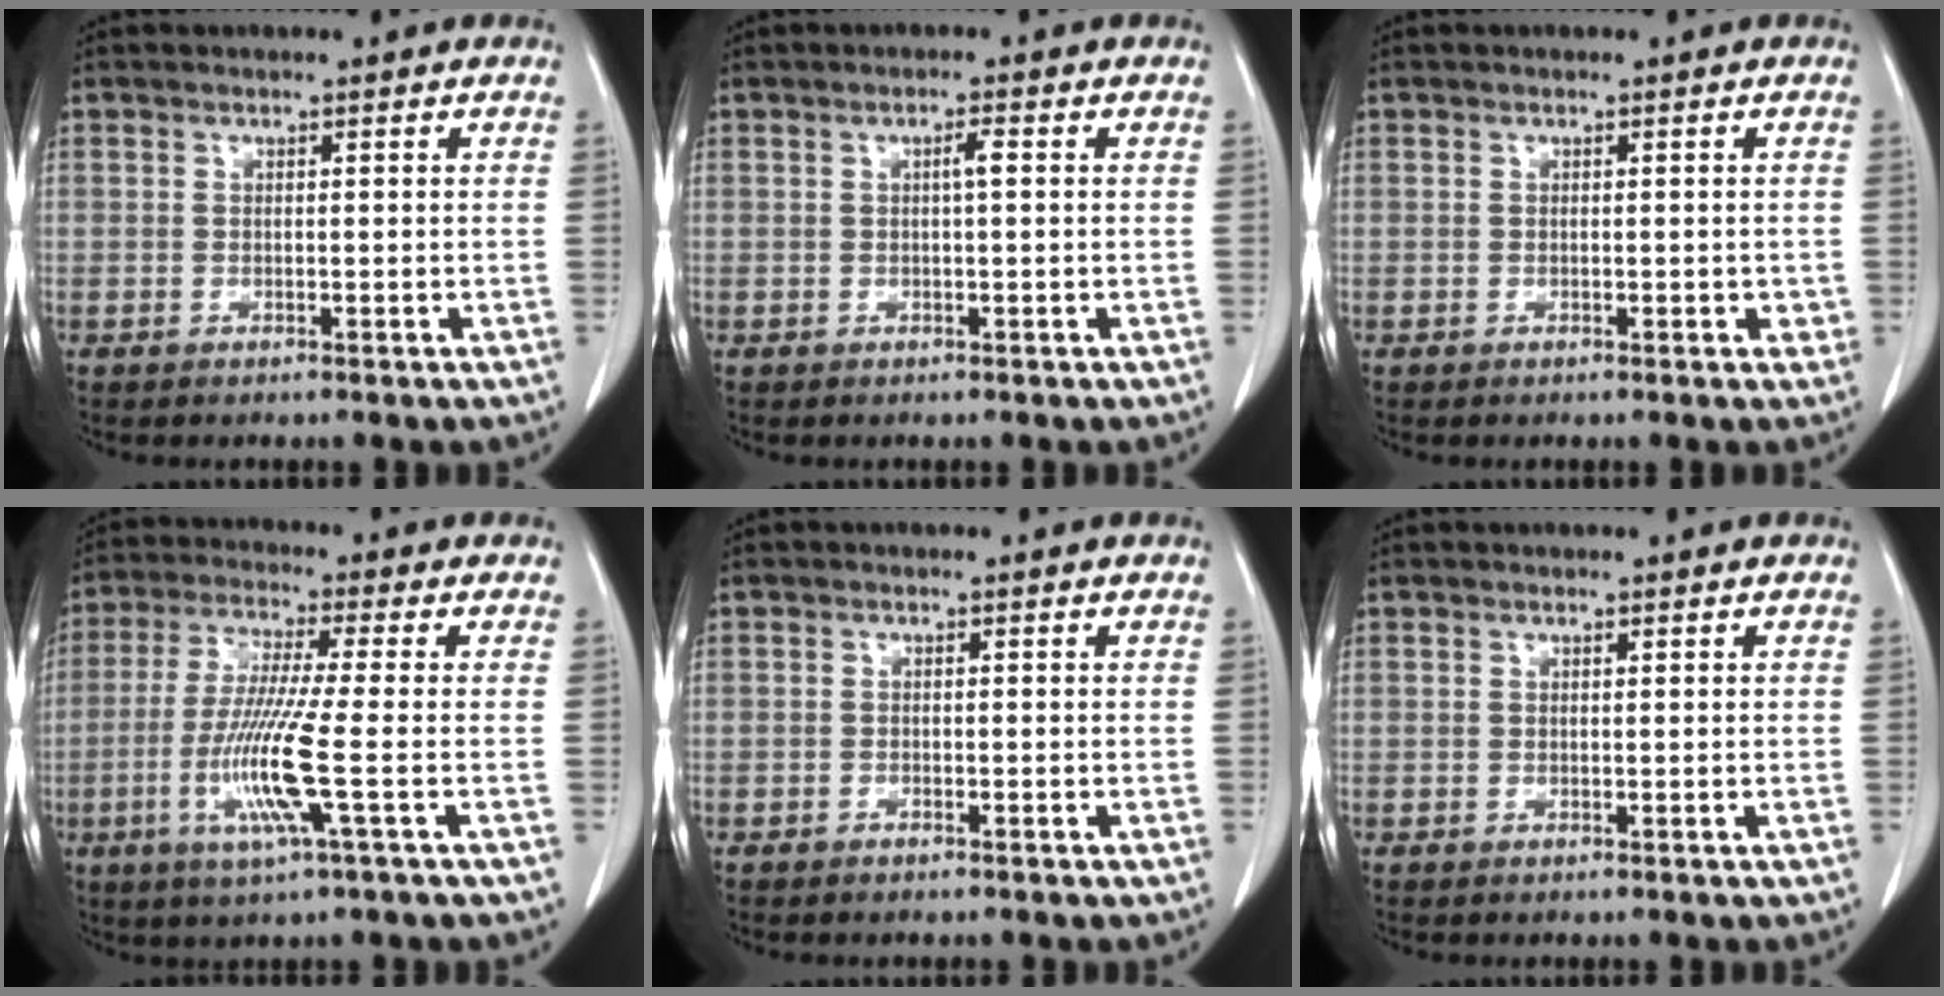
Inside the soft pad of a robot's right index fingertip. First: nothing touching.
{"total": 1.6, "force": [0.2, 0.1, 1.6], "torque": [-0.027, 0.004, 0.003]}
{"total": 1.3, "force": [-0.1, 0.9, 1.0], "torque": [-0.006, 0.002, -0.001]}
{"total": 10.5, "force": [-2.8, -0.8, 10.1], "torque": [-0.211, -0.020, -0.061]}
{"total": 0.5, "force": [-0.5, 0.2, 0.2], "torque": [-0.007, 0.000, -0.008]}
{"total": 0.0}